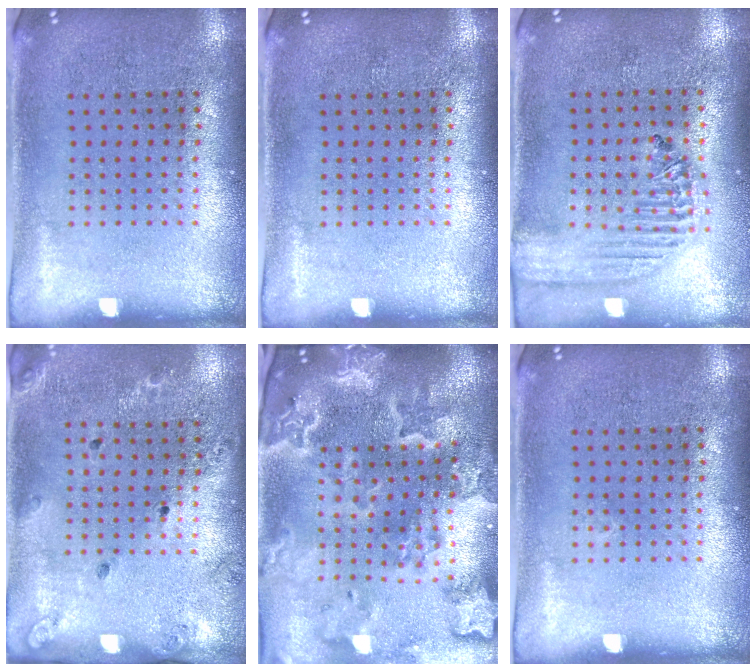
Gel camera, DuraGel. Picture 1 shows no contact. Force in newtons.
{"total": 0.0}
{"total": 1.9, "press": 1.7, "slide": 0.7}
{"total": 1.2, "press": 1.1, "slide": 0.5}
{"total": 4.7, "press": 3.8, "slide": 2.8}
{"total": 0.0}